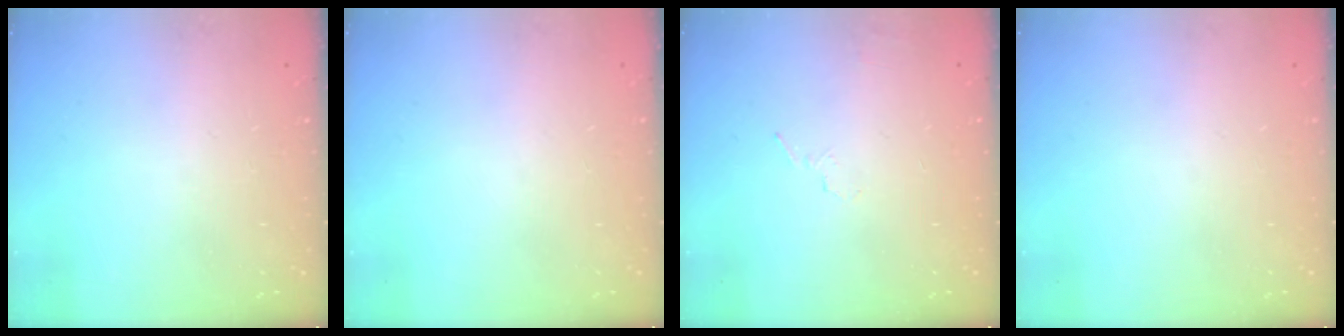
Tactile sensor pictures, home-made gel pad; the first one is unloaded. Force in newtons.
{"total": 0.0}
{"total": 4.3, "press": 3.9, "slide": 1.8}
{"total": 0.0}